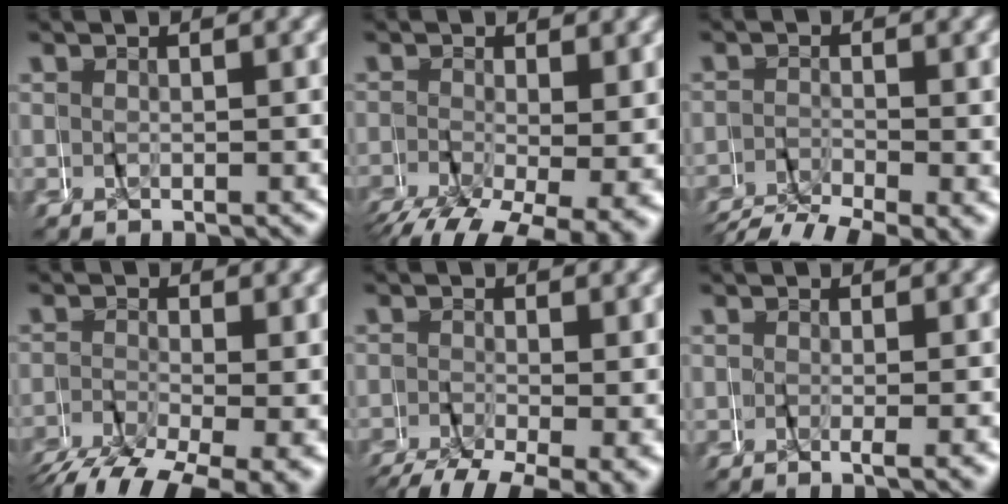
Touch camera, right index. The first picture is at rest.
{"total": 6.5, "force": [-3.4, 2.9, 4.7], "torque": [-0.083, -0.039, -0.036]}
{"total": 4.2, "force": [-3.5, 1.5, 1.7], "torque": [-0.020, -0.012, -0.057]}
{"total": 6.5, "force": [-4.9, 2.2, 3.8], "torque": [-0.068, -0.035, -0.067]}
{"total": 6.1, "force": [-4.4, 2.1, 3.7], "torque": [-0.056, -0.032, -0.055]}
{"total": 1.1, "force": [-0.2, -1.0, 0.4], "torque": [-0.003, -0.001, -0.004]}